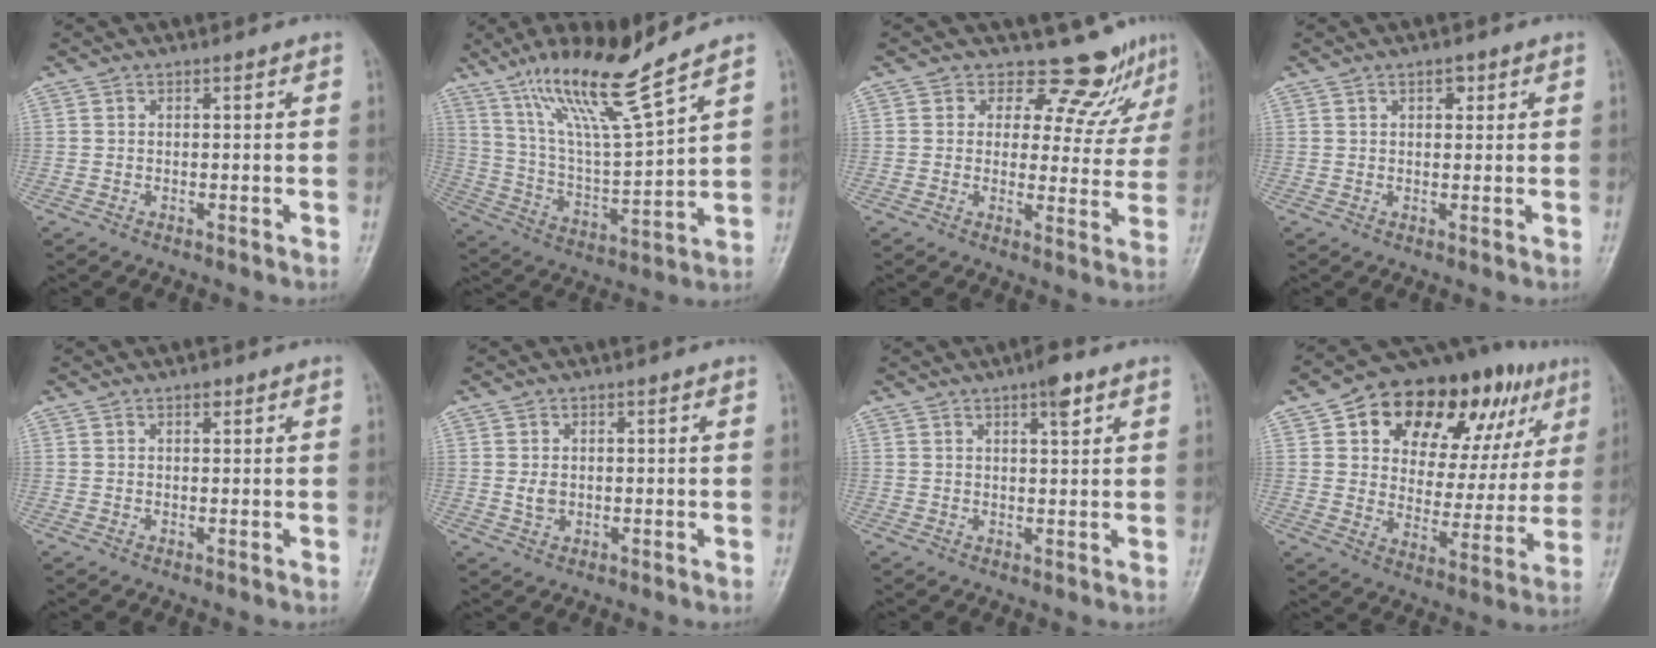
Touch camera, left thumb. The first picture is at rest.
{"total": 16.0, "force": [11.5, 1.2, 11.0], "torque": [-0.193, -0.062, 0.220]}
{"total": 10.6, "force": [9.0, 4.9, 2.8], "torque": [0.010, -0.065, 0.101]}
{"total": 2.2, "force": [1.2, 1.3, 1.4], "torque": [-0.009, -0.003, 0.016]}
{"total": 1.2, "force": [0.7, 0.6, 0.7], "torque": [-0.004, -0.002, 0.009]}
{"total": 2.2, "force": [0.2, 1.7, 1.4], "torque": [-0.017, -0.002, 0.007]}
{"total": 3.9, "force": [2.3, 1.1, 3.0], "torque": [-0.039, -0.007, 0.032]}
{"total": 25.7, "force": [12.4, 14.5, 17.3], "torque": [-0.205, 0.004, 0.190]}